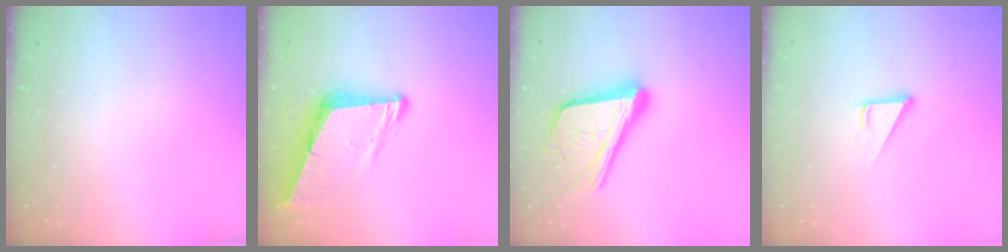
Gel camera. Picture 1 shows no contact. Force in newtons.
{"total": 9.5, "press": 9.4, "slide": 1.6}
{"total": 23.2, "press": 22.7, "slide": 5.0}
{"total": 2.9, "press": 2.8, "slide": 0.2}